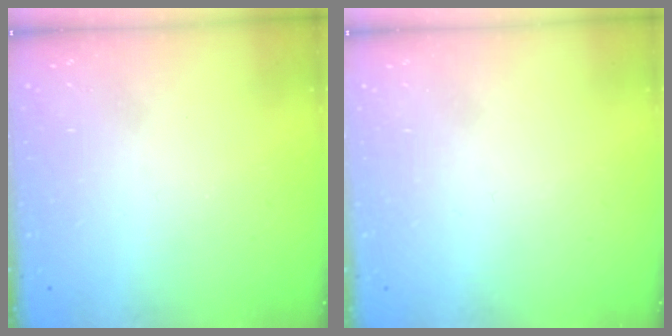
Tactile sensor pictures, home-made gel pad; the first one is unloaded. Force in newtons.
{"total": 1.8, "press": 1.7, "slide": 0.1}